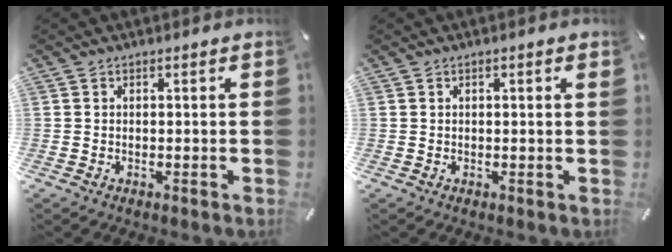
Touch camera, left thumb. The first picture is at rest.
{"total": 1.1, "force": [0.2, 0.1, 1.0], "torque": [-0.020, -0.001, 0.004]}